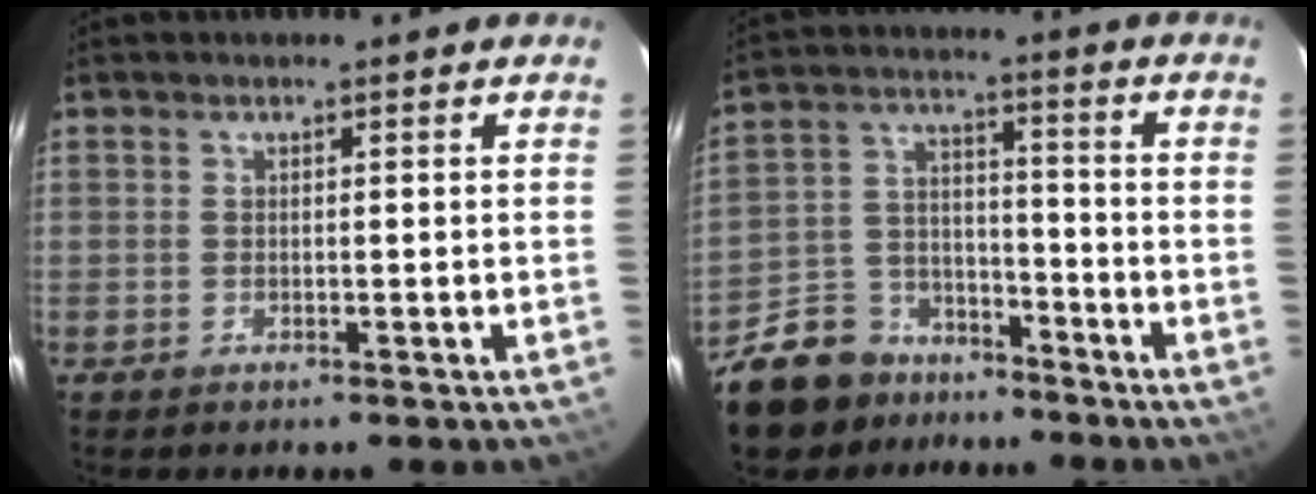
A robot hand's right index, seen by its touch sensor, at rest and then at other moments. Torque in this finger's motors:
{"motor_torque": [-0.38, -0.69, -0.59, -0.21]}